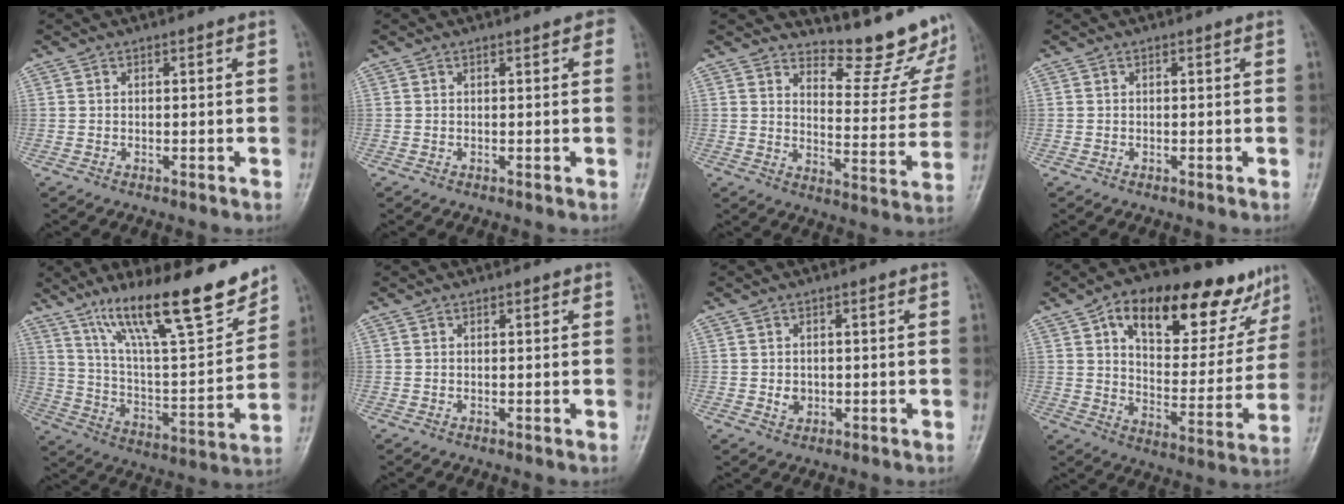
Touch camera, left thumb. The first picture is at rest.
{"total": 1.7, "force": [0.9, 0.8, 1.3], "torque": [-0.011, 0.001, 0.008]}
{"total": 14.7, "force": [13.2, 4.1, 5.2], "torque": [-0.032, -0.128, 0.162]}
{"total": 0.0}
{"total": 22.6, "force": [15.8, 4.9, 15.5], "torque": [-0.224, -0.070, 0.270]}
{"total": 0.7, "force": [0.4, 0.3, 0.4], "torque": [-0.002, -0.001, 0.004]}
{"total": 2.0, "force": [-0.1, 1.7, 1.0], "torque": [-0.009, 0.000, 0.003]}
{"total": 24.7, "force": [14.1, 11.2, 17.0], "torque": [-0.196, -0.023, 0.217]}